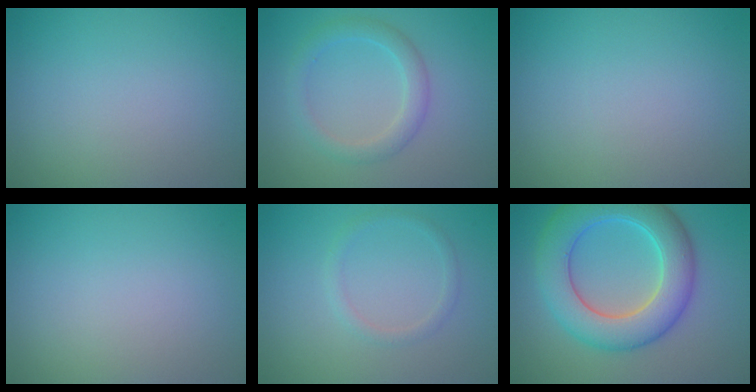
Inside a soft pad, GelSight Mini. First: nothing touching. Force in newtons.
{"total": 2.6, "press": 2.6, "slide": 0.1}
{"total": 0.0}
{"total": 0.0}
{"total": 1.3, "press": 1.2, "slide": 0.0}
{"total": 8.3, "press": 8.3, "slide": 0.3}